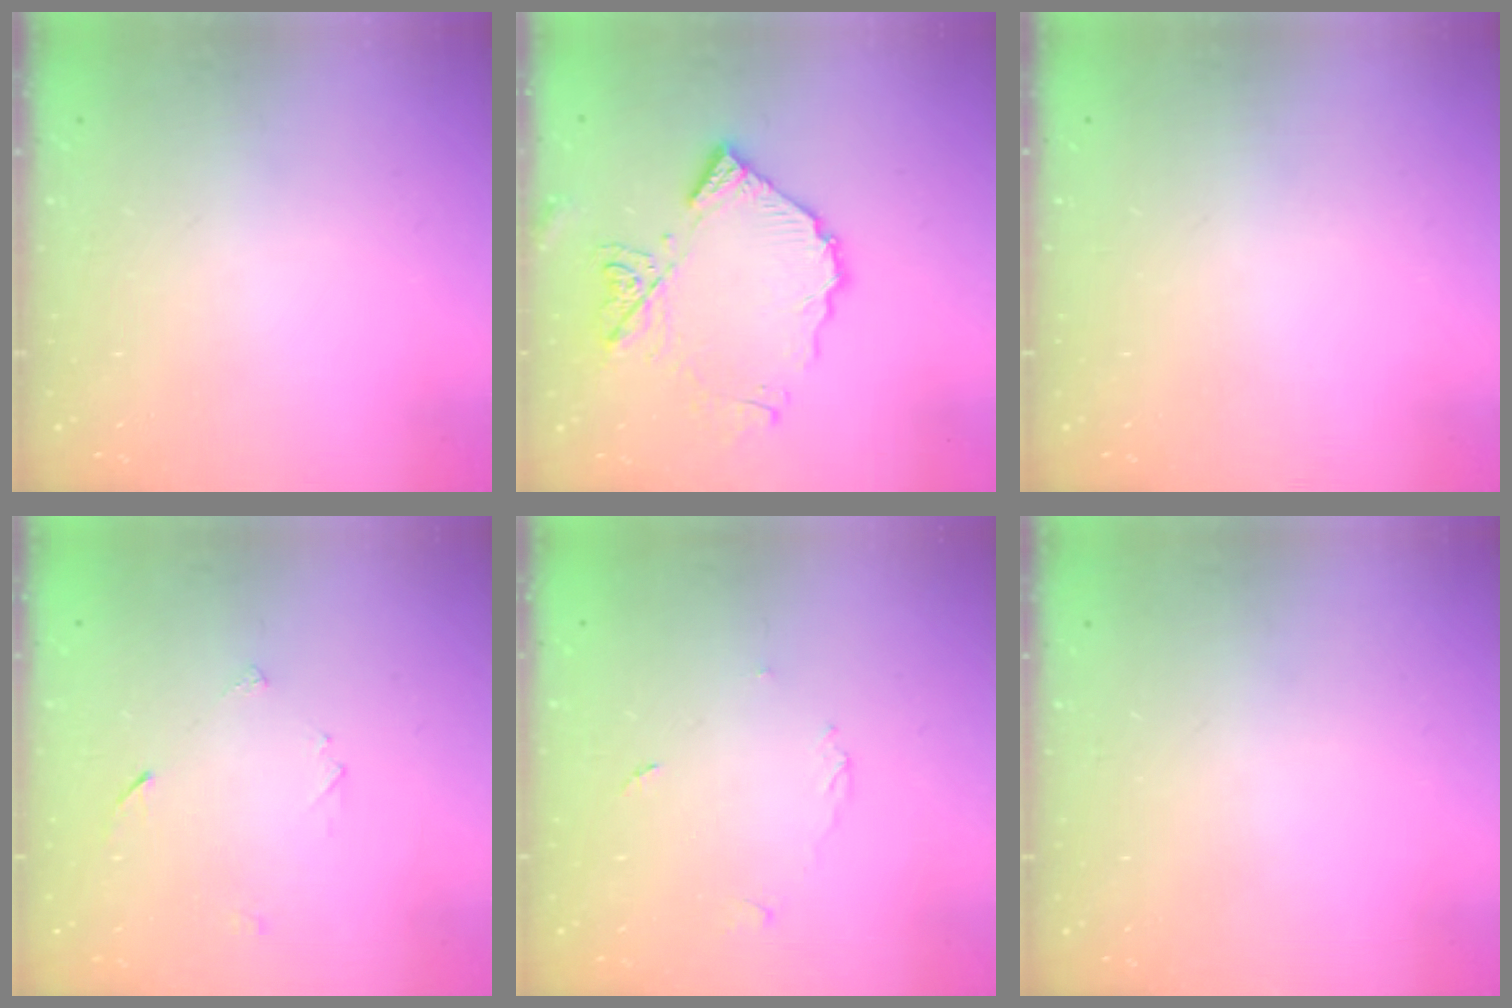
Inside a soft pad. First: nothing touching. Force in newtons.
{"total": 15.3, "press": 15.2, "slide": 1.8}
{"total": 0.0}
{"total": 3.3, "press": 3.3, "slide": 0.4}
{"total": 3.3, "press": 3.3, "slide": 0.3}
{"total": 0.0}